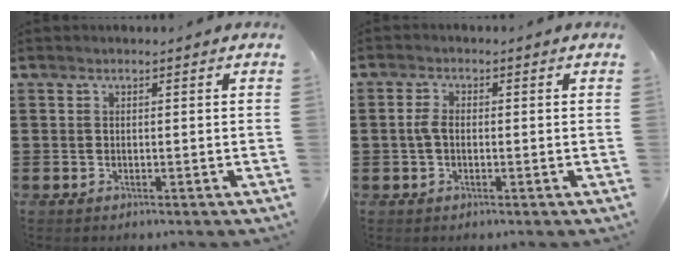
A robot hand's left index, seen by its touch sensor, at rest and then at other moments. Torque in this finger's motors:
{"motor_torque": [0.81, 1.32, 0.22, 0.04]}